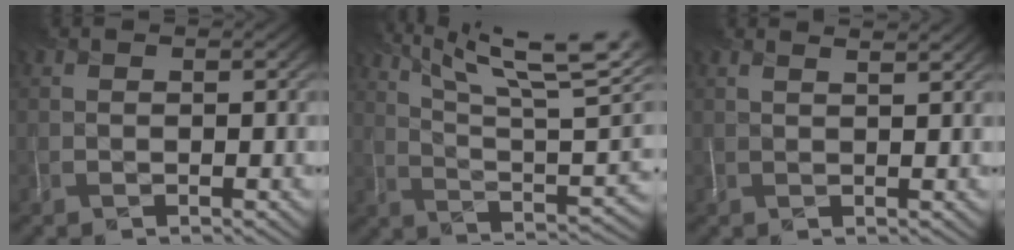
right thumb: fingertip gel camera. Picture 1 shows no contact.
{"total": 15.9, "force": [9.4, 4.1, 12.2], "torque": [-0.210, 0.013, 0.153]}
{"total": 2.5, "force": [1.8, 0.7, 1.6], "torque": [-0.016, 0.009, 0.011]}